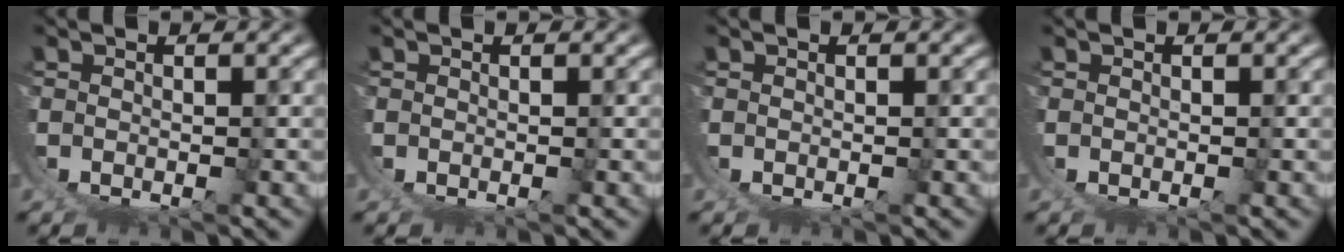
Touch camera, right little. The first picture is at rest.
{"total": 0.0}
{"total": 0.0}
{"total": 0.0}